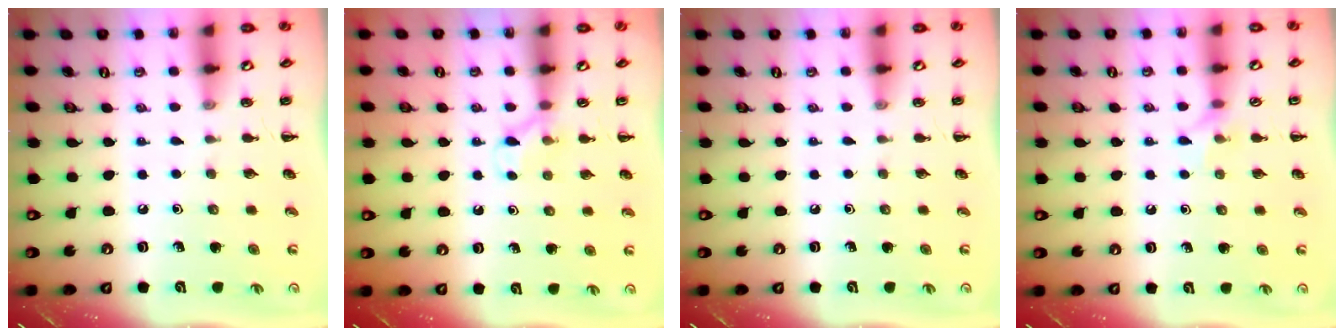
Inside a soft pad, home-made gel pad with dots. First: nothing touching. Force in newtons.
{"total": 4.9, "press": 4.6, "slide": 1.8}
{"total": 0.0}
{"total": 5.6, "press": 5.5, "slide": 1.1}